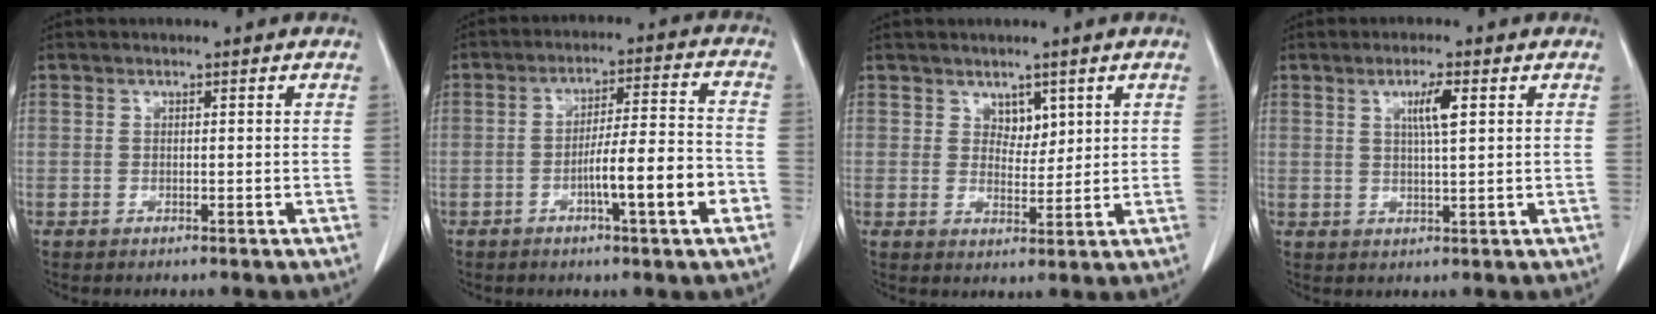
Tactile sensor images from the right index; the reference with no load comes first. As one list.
[{"total": 10.4, "force": [-3.9, 0.4, 9.6], "torque": [-0.149, 0.007, -0.060]}, {"total": 3.1, "force": [1.7, 1.9, 1.7], "torque": [-0.020, -0.003, 0.032]}, {"total": 3.9, "force": [1.4, 0.2, 3.7], "torque": [-0.063, -0.001, 0.023]}]